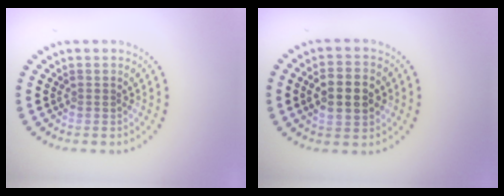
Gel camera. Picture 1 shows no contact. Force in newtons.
{"total": 5.0, "press": 5.0, "slide": 0.3}